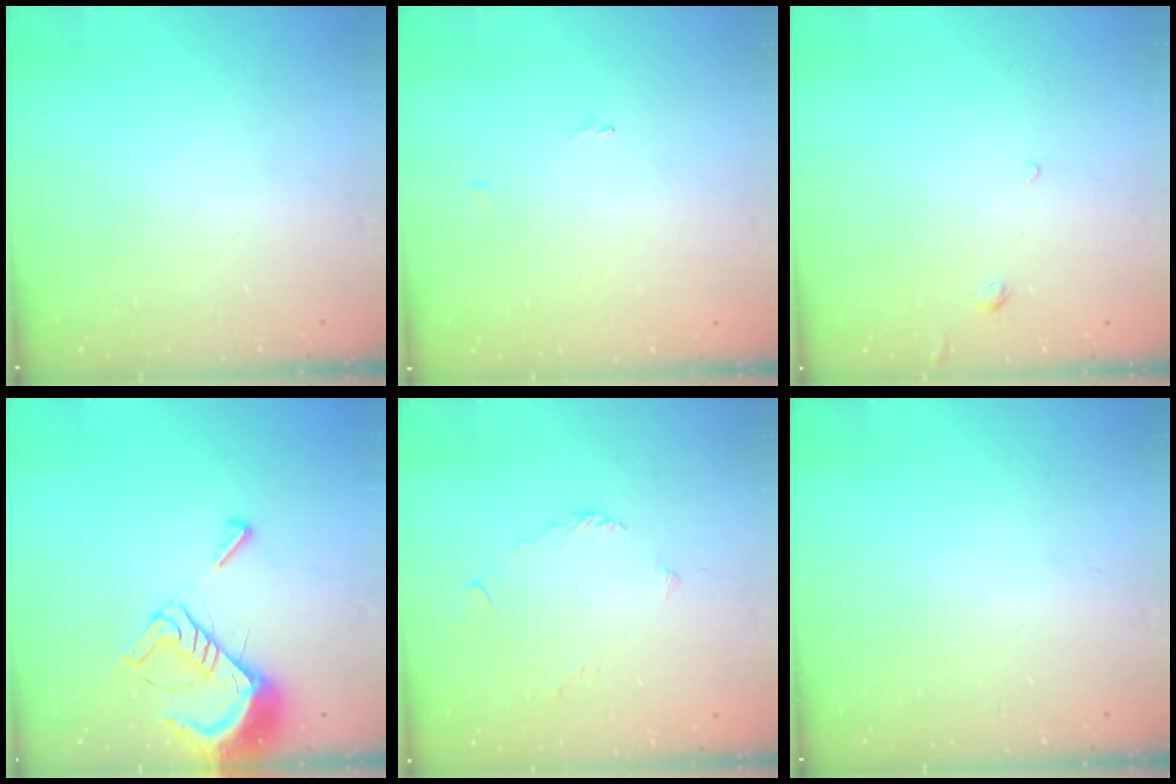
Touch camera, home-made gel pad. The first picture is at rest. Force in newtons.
{"total": 0.0}
{"total": 0.8, "press": 0.7, "slide": 0.4}
{"total": 11.5, "press": 11.4, "slide": 1.2}
{"total": 2.5, "press": 2.4, "slide": 0.7}
{"total": 0.0}